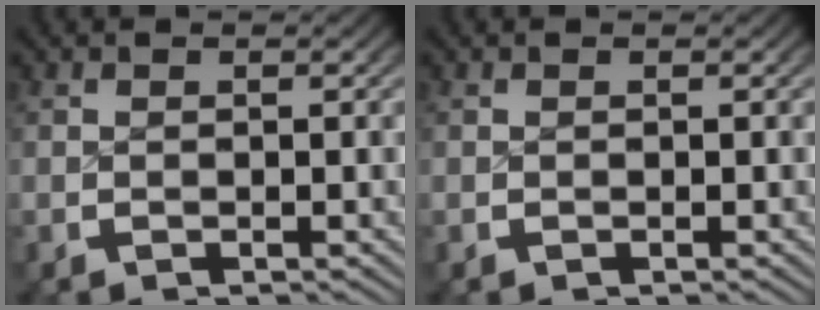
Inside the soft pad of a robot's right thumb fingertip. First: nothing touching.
{"total": 0.0}